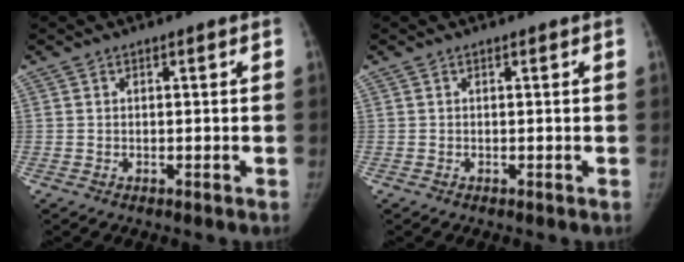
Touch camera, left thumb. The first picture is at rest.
{"total": 0.0}